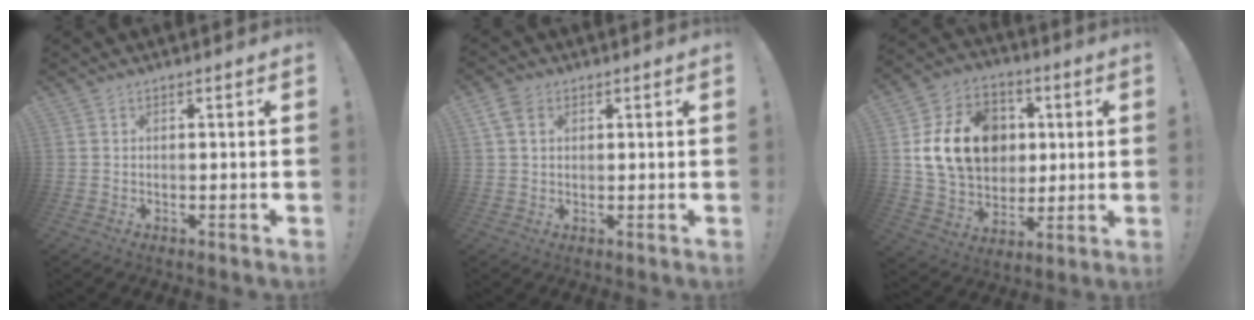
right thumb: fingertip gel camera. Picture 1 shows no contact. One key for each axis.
{"total": 5.8, "fx": 2.3, "fy": 4.2, "fz": 3.2, "tx": -0.062, "ty": 0.005, "tz": 0.049}
{"total": 19.7, "fx": 3.7, "fy": 15.7, "fz": 11.4, "tx": -0.189, "ty": 0.002, "tz": 0.086}